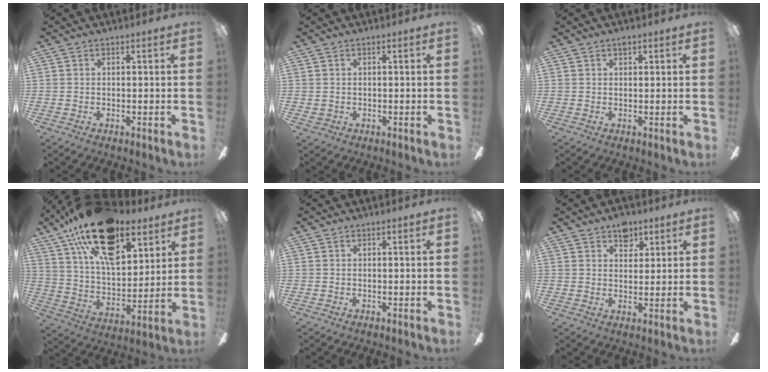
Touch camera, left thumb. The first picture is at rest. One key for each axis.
{"total": 0.9, "fx": 0.2, "fy": 0.9, "fz": 0.2, "tx": -0.006, "ty": 0.005, "tz": 0.003}
{"total": 1.3, "fx": 0.9, "fy": 0.6, "fz": 0.7, "tx": -0.001, "ty": -0.004, "tz": 0.013}
{"total": 24.4, "fx": 14.4, "fy": 12.5, "fz": 15.1, "tx": -0.253, "ty": -0.064, "tz": 0.253}
{"total": 0.0}
{"total": 6.0, "fx": 4.1, "fy": 3.6, "fz": 2.5, "tx": -0.013, "ty": -0.017, "tz": 0.068}